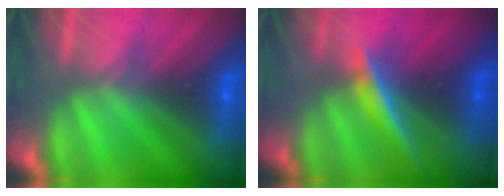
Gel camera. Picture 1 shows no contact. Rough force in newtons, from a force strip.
{"total": 3.8}